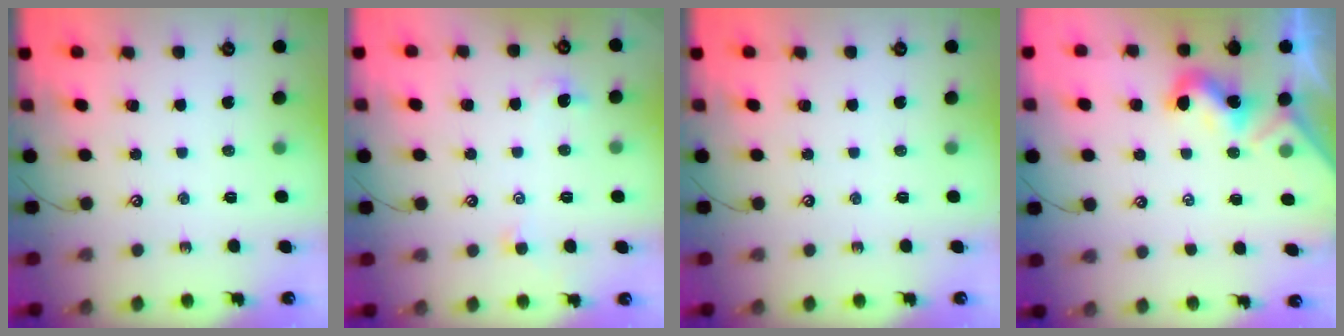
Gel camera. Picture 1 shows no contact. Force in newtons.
{"total": 0.7, "press": 0.4, "slide": 0.6}
{"total": 0.0}
{"total": 1.7, "press": 1.6, "slide": 0.4}